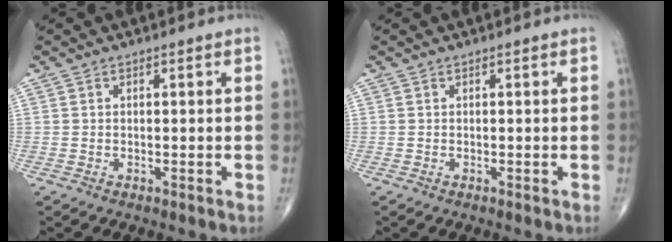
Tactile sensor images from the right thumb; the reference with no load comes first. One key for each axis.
{"total": 0.0}